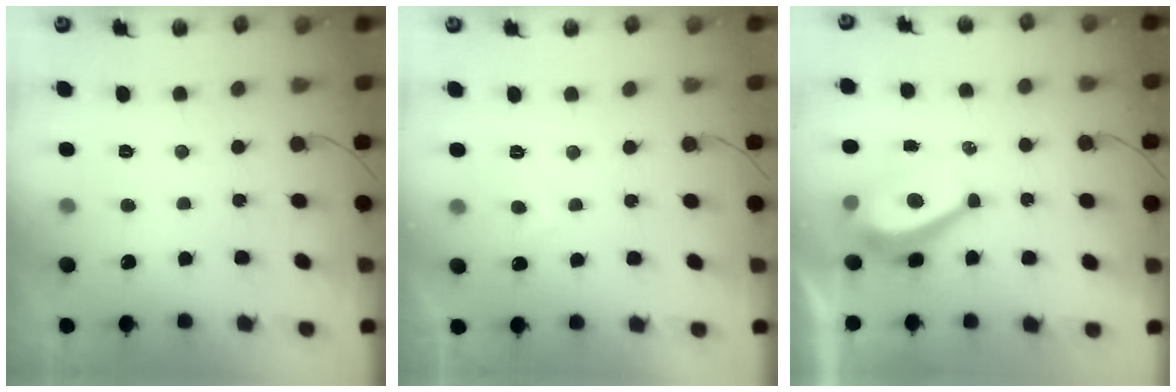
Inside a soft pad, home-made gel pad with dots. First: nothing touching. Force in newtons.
{"total": 1.7, "press": 1.5, "slide": 0.7}
{"total": 4.0, "press": 4.0, "slide": 0.3}